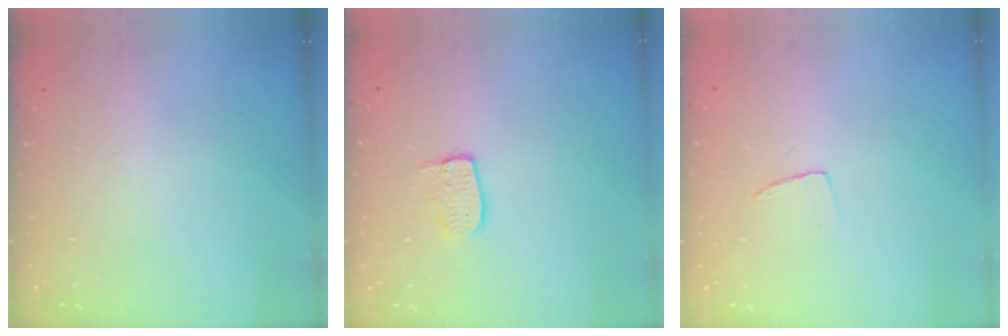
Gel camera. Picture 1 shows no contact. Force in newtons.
{"total": 7.0, "press": 7.0, "slide": 0.3}
{"total": 4.0, "press": 4.0, "slide": 0.3}